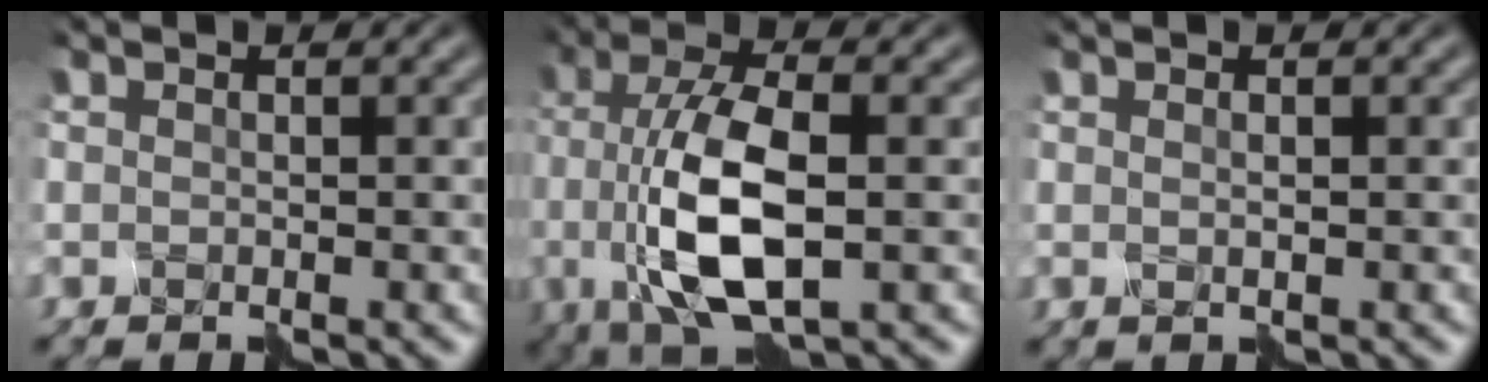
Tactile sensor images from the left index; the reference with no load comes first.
{"total": 8.2, "force": [-0.8, 2.9, 7.6], "torque": [-0.158, 0.002, -0.013]}
{"total": 0.7, "force": [0.4, -0.5, 0.1], "torque": [-0.005, 0.001, 0.006]}